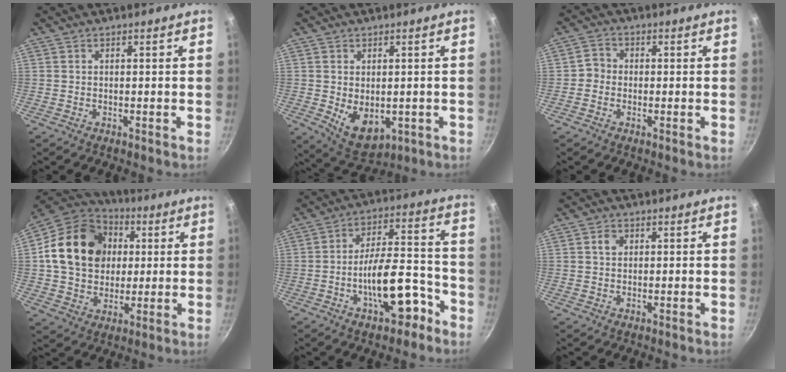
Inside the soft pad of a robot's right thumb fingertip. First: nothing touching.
{"total": 7.9, "force": [-0.7, 5.3, 5.8], "torque": [-0.078, -0.016, 0.009]}
{"total": 2.7, "force": [-0.7, 2.5, 0.9], "torque": [0.002, 0.009, -0.022]}
{"total": 20.4, "force": [3.4, 16.2, 11.9], "torque": [-0.182, 0.020, 0.052]}
{"total": 13.9, "force": [-6.3, 6.0, 10.8], "torque": [-0.133, 0.067, -0.090]}
{"total": 2.0, "force": [0.6, 1.6, 1.1], "torque": [-0.011, 0.004, 0.008]}